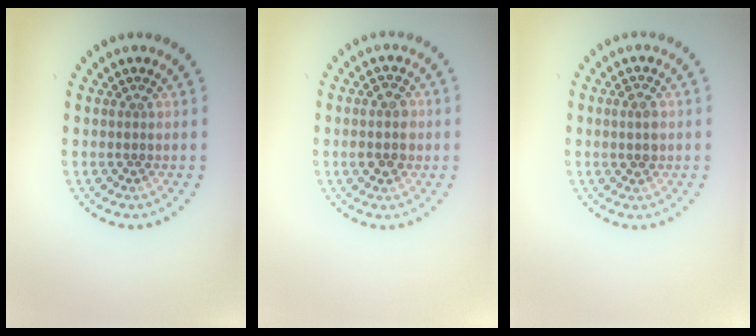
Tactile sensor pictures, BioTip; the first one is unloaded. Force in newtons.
{"total": 2.7, "press": 2.7, "slide": 0.2}
{"total": 1.5, "press": 1.5, "slide": 0.2}